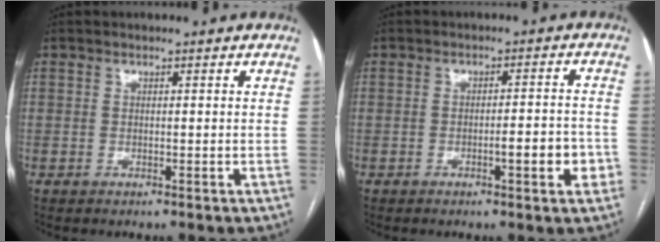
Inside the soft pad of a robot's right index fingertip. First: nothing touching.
{"total": 5.1, "force": [-1.9, 0.9, 4.6], "torque": [-0.059, 0.004, -0.025]}